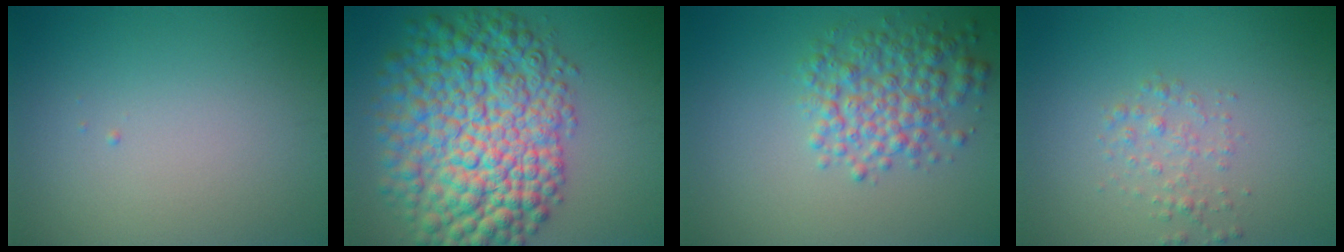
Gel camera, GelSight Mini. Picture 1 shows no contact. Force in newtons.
{"total": 12.8, "press": 12.8, "slide": 0.4}
{"total": 4.5, "press": 4.5, "slide": 0.1}
{"total": 1.7, "press": 1.7, "slide": 0.1}